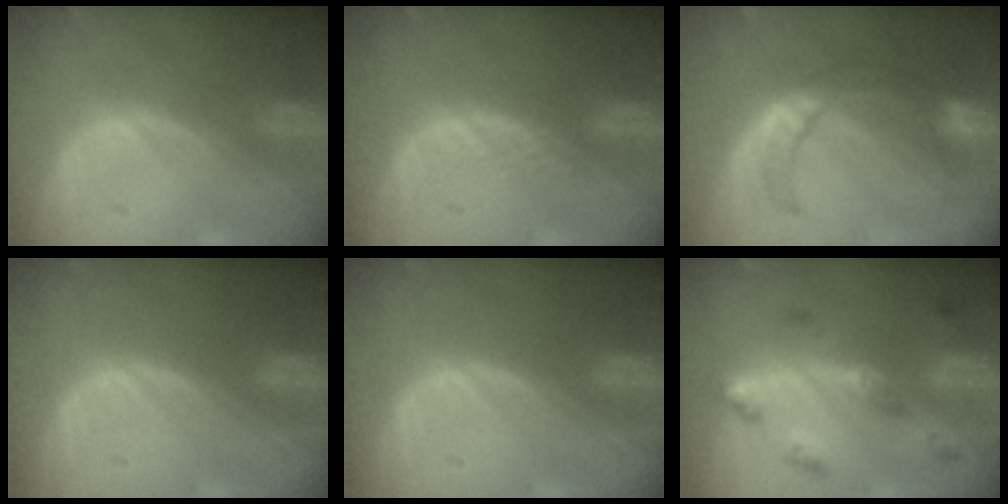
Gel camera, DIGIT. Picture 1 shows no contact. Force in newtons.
{"total": 1.0, "press": 1.0, "slide": 0.1}
{"total": 7.4, "press": 7.2, "slide": 1.8}
{"total": 0.0}
{"total": 0.0}
{"total": 6.3, "press": 5.7, "slide": 2.7}